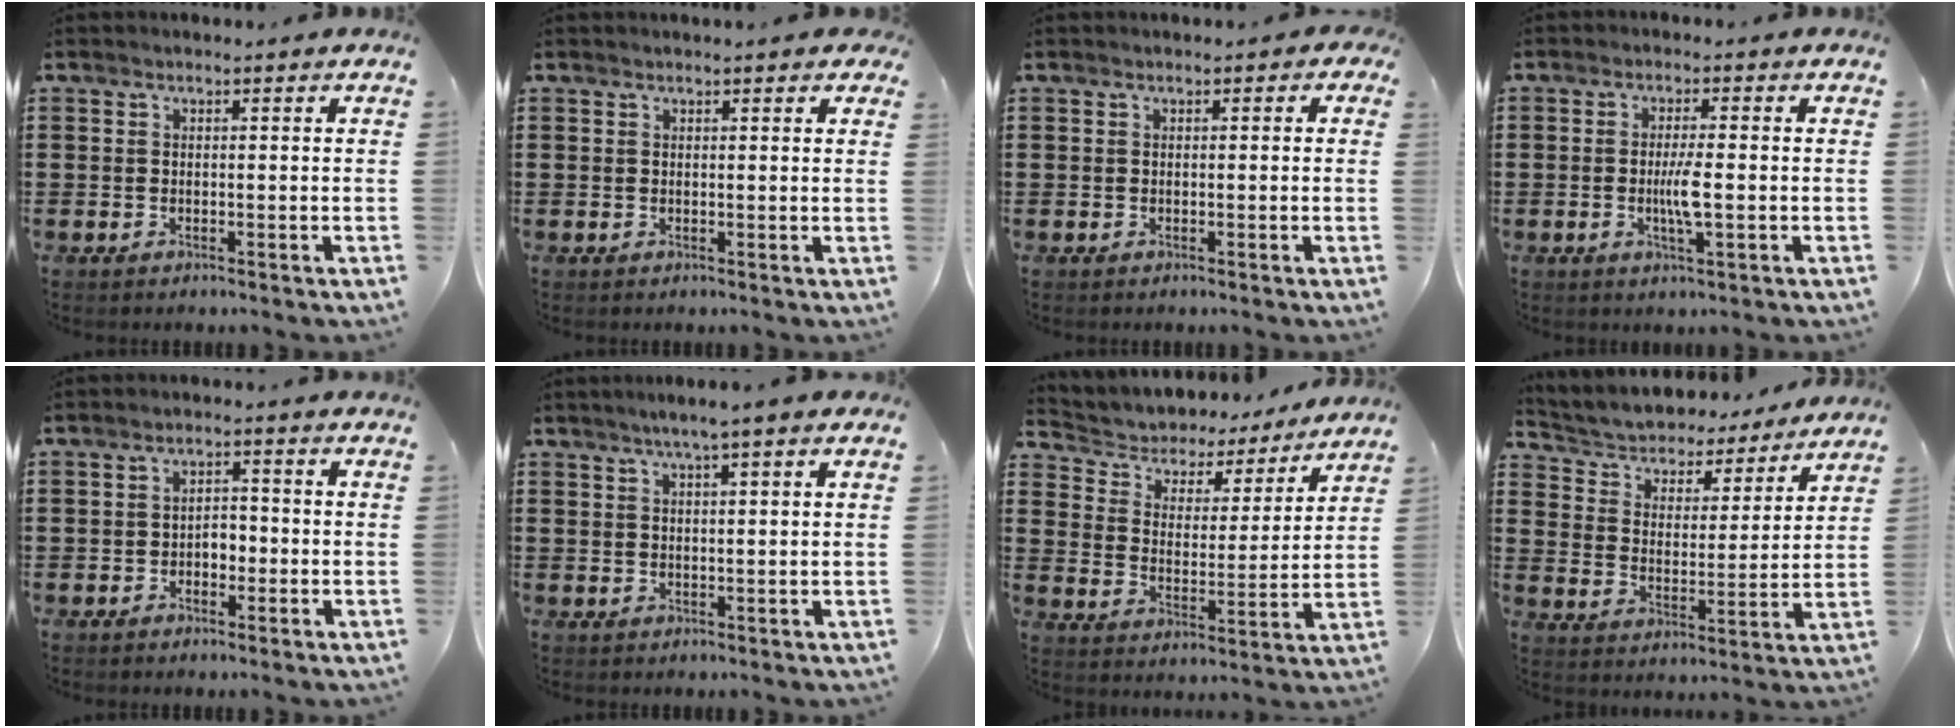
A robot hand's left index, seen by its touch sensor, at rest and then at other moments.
{"total": 0.9, "force": [0.7, 0.1, 0.6], "torque": [-0.012, 0.002, 0.013]}
{"total": 0.5, "force": [-0.1, 0.4, 0.4], "torque": [-0.009, 0.003, -0.003]}
{"total": 4.0, "force": [-0.5, 0.5, 4.0], "torque": [-0.077, -0.003, -0.013]}
{"total": 2.4, "force": [-1.0, 1.5, 1.6], "torque": [-0.034, 0.004, -0.023]}
{"total": 2.6, "force": [1.6, -0.2, 2.1], "torque": [-0.042, 0.002, 0.028]}
{"total": 3.8, "force": [3.5, 1.5, 0.2], "torque": [-0.030, -0.028, 0.051]}
{"total": 3.8, "force": [3.6, 1.1, 0.3], "torque": [-0.031, -0.030, 0.053]}